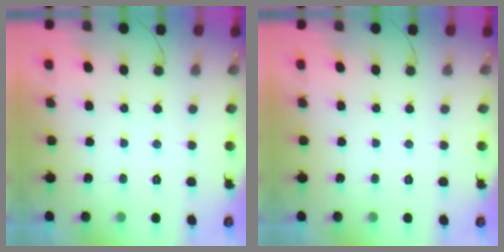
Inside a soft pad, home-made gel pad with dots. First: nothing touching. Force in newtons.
{"total": 0.0}